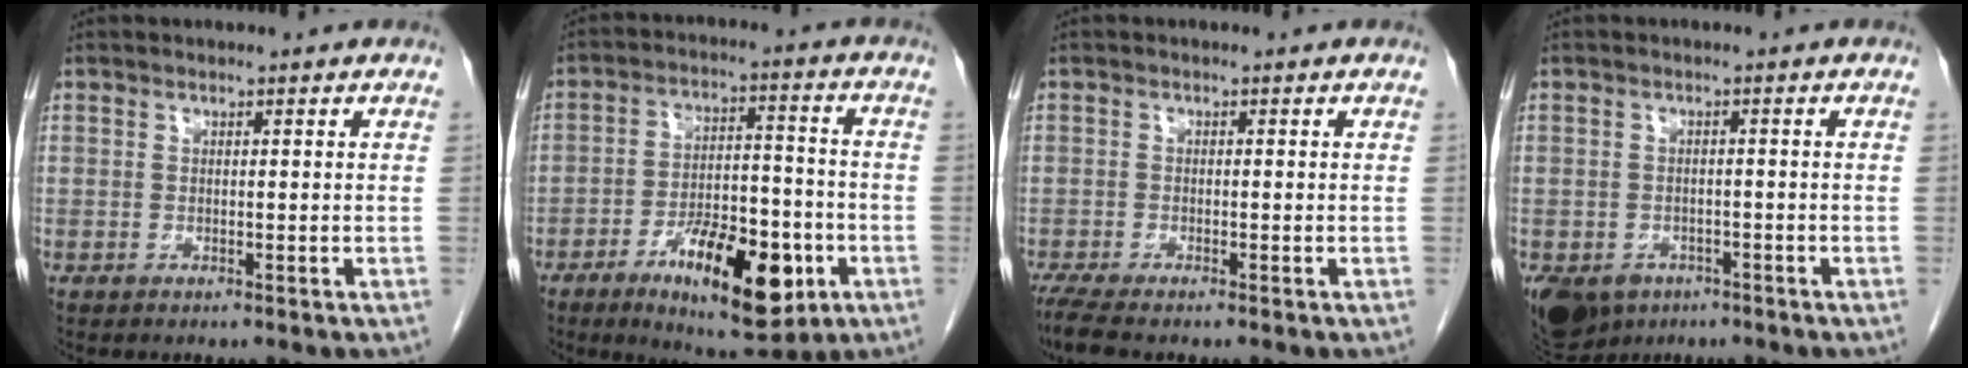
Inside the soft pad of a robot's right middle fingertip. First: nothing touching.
{"total": 15.1, "force": [-6.7, 5.0, 12.6], "torque": [-0.199, -0.001, -0.096]}
{"total": 3.5, "force": [-2.8, 0.4, 2.1], "torque": [-0.048, -0.013, -0.050]}
{"total": 11.5, "force": [-6.3, 8.6, 4.5], "torque": [-0.124, -0.011, -0.083]}